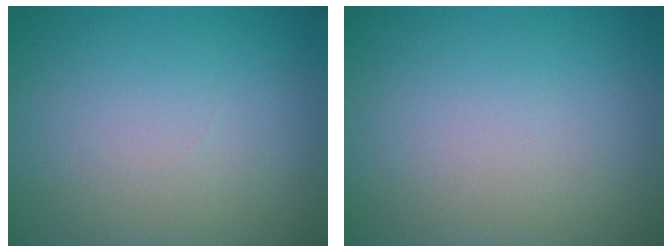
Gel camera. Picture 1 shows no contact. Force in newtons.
{"total": 0.0}